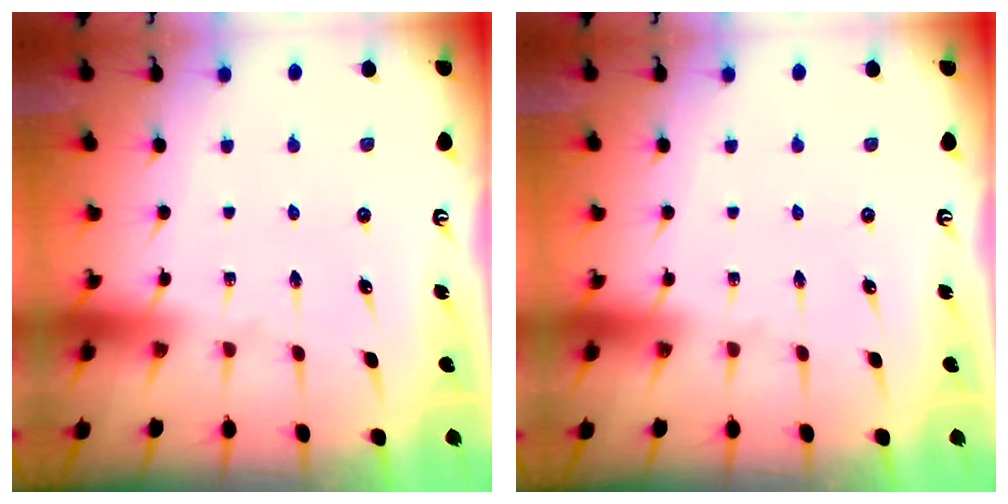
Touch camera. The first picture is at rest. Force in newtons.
{"total": 0.0}